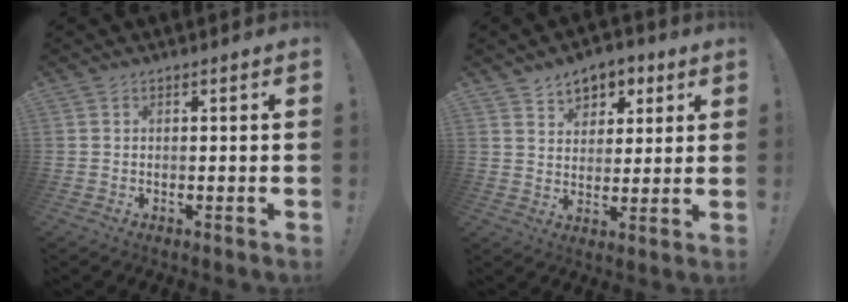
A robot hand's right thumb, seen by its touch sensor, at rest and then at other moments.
{"total": 7.3, "force": [4.2, 5.7, 1.7], "torque": [-0.015, -0.028, 0.078]}